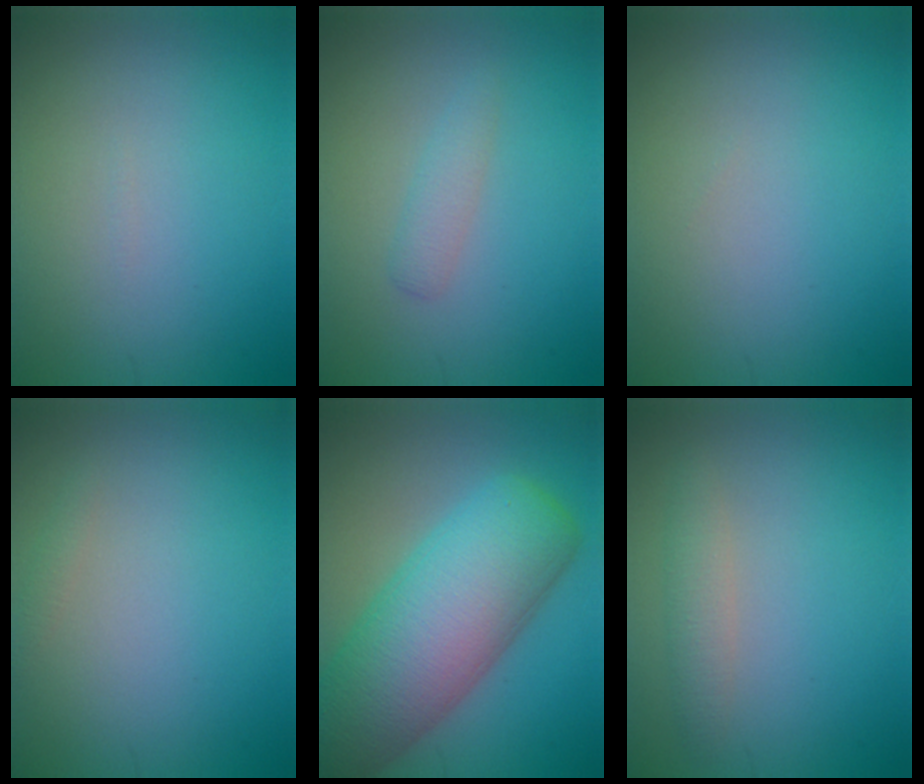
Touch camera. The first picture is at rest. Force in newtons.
{"total": 1.4, "press": 1.4, "slide": 0.0}
{"total": 0.0}
{"total": 0.6, "press": 0.6, "slide": 0.0}
{"total": 12.4, "press": 12.4, "slide": 0.4}
{"total": 1.8, "press": 1.8, "slide": 0.2}